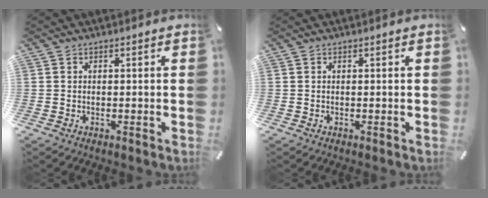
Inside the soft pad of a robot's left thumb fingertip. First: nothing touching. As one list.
[{"total": 0.0}]